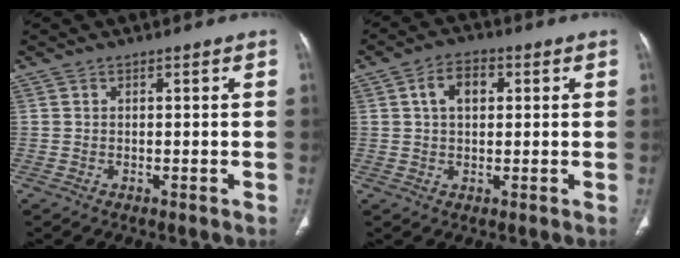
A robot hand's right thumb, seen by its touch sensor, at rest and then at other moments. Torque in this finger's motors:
{"motor_torque": [-0.35, 0.53, 0.73, -0.41, 0.20]}